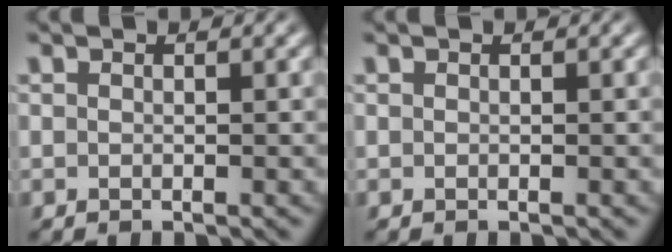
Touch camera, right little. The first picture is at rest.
{"total": 0.0}